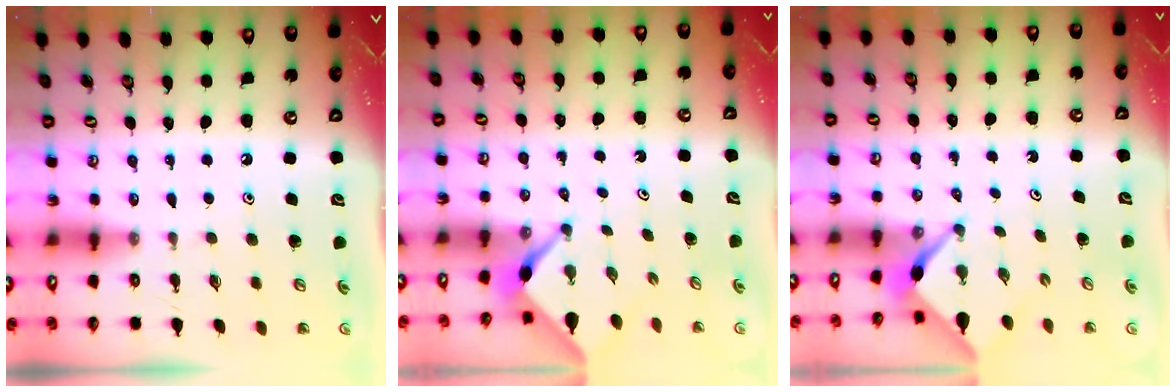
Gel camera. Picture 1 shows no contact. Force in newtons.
{"total": 2.4, "press": 2.4, "slide": 0.4}
{"total": 2.4, "press": 2.4, "slide": 0.3}